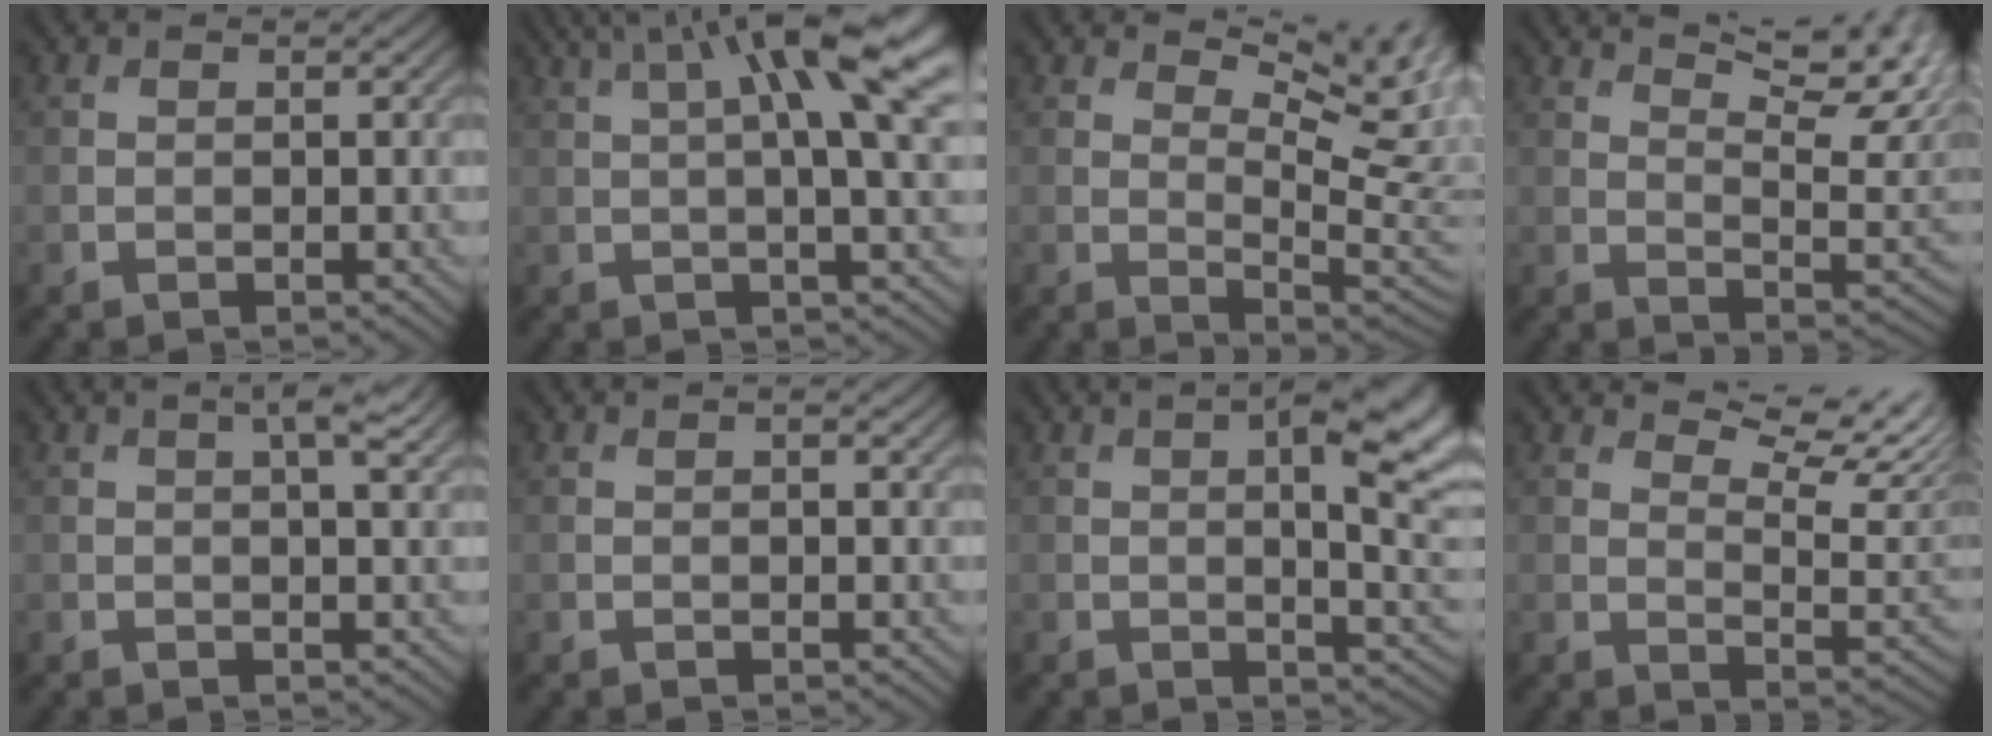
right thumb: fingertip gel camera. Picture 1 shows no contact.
{"total": 11.6, "force": [4.0, 2.3, 10.6], "torque": [-0.161, 0.017, 0.068]}
{"total": 10.4, "force": [6.1, 3.1, 7.8], "torque": [-0.138, 0.002, 0.083]}
{"total": 16.8, "force": [9.2, 6.0, 12.7], "torque": [-0.187, 0.036, 0.139]}
{"total": 3.3, "force": [1.6, 0.5, 2.9], "torque": [-0.052, -0.002, 0.027]}
{"total": 1.3, "force": [0.7, 0.2, 1.0], "torque": [-0.019, 0.001, 0.006]}
{"total": 11.0, "force": [2.4, 3.5, 10.1], "torque": [-0.144, 0.013, 0.034]}
{"total": 11.7, "force": [8.7, 3.2, 7.1], "torque": [-0.116, 0.010, 0.115]}